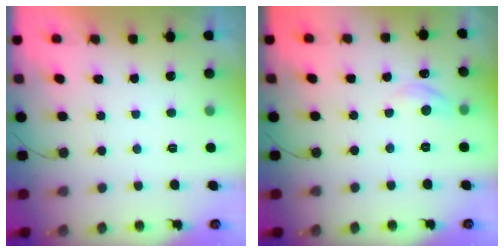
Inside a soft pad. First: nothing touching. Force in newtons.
{"total": 5.5, "press": 5.5, "slide": 0.6}